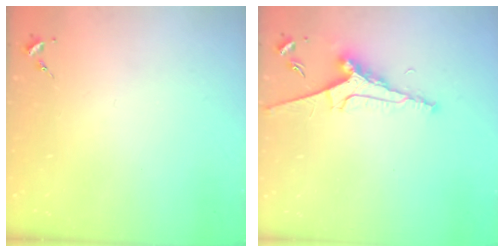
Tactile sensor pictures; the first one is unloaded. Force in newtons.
{"total": 8.9, "press": 8.9, "slide": 1.1}